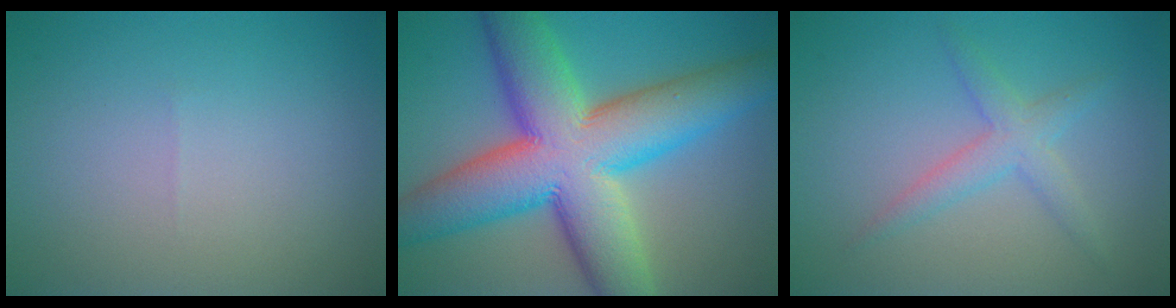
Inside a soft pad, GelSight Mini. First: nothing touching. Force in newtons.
{"total": 14.3, "press": 14.2, "slide": 0.5}
{"total": 2.5, "press": 2.5, "slide": 0.1}